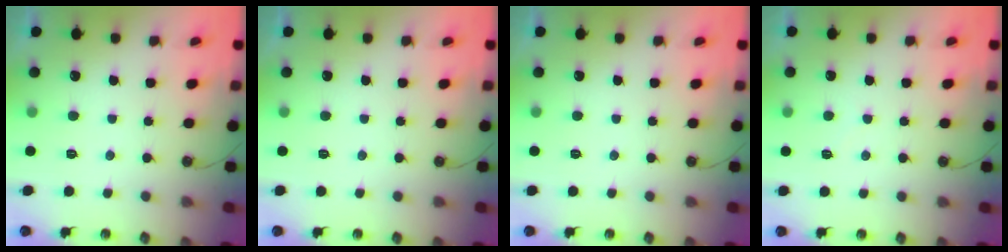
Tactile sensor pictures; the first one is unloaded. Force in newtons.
{"total": 0.0}
{"total": 0.0}
{"total": 3.9, "press": 3.8, "slide": 0.5}